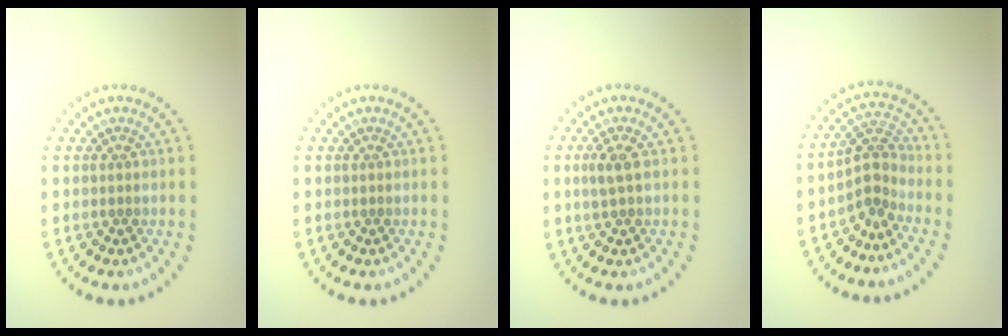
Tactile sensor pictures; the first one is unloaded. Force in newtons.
{"total": 0.0}
{"total": 1.6, "press": 1.6, "slide": 0.5}
{"total": 2.6, "press": 1.9, "slide": 1.8}